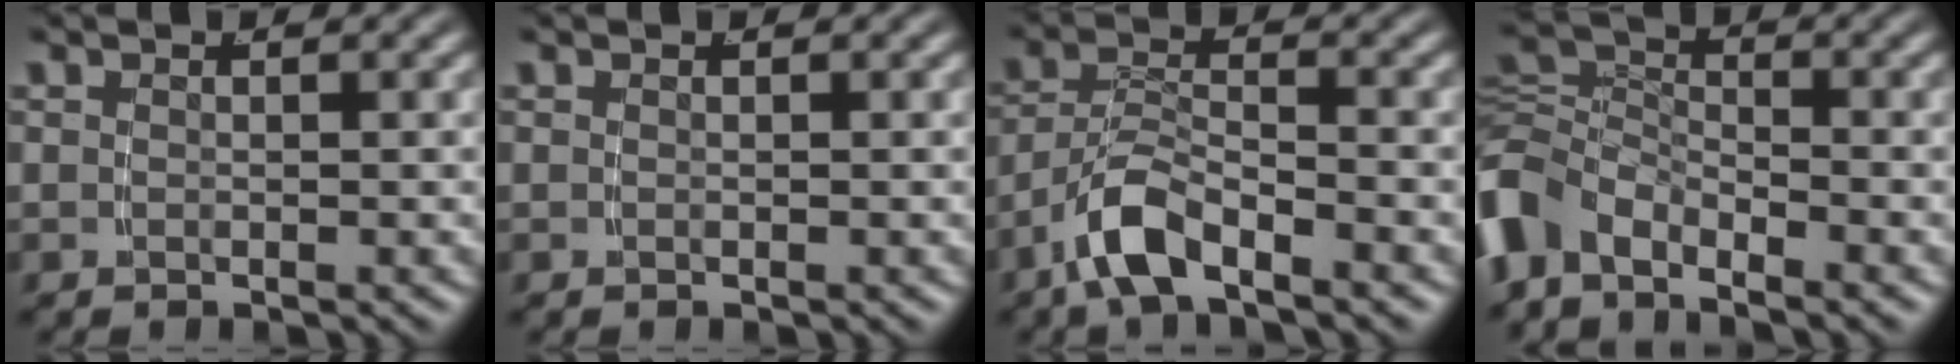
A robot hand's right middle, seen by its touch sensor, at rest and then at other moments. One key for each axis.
{"total": 0.0}
{"total": 4.0, "fx": -2.7, "fy": 1.2, "fz": 2.8, "tx": -0.057, "ty": -0.003, "tz": -0.047}
{"total": 5.4, "fx": -2.8, "fy": 3.7, "fz": 2.8, "tx": -0.075, "ty": -0.023, "tz": -0.048}